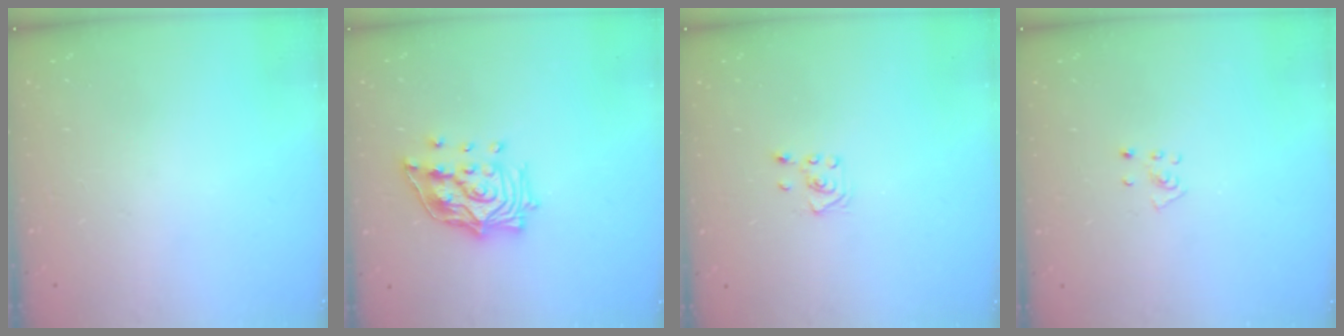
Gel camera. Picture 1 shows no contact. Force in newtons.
{"total": 15.8, "press": 15.7, "slide": 1.6}
{"total": 3.0, "press": 2.9, "slide": 0.3}
{"total": 3.7, "press": 3.7, "slide": 0.3}